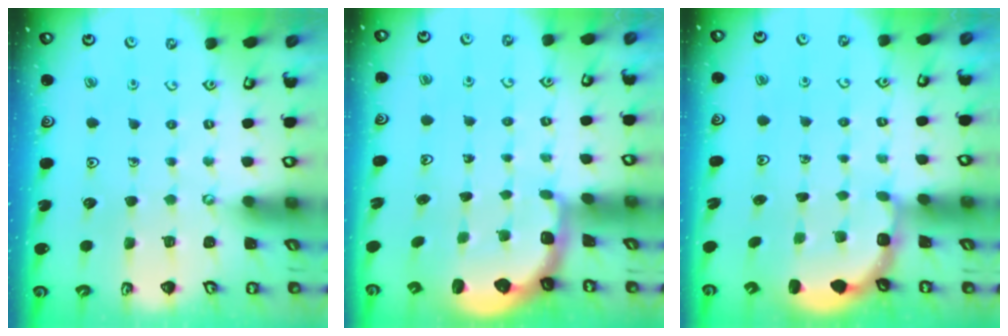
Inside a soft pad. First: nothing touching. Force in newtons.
{"total": 2.3, "press": 1.7, "slide": 1.5}
{"total": 3.1, "press": 2.5, "slide": 1.9}